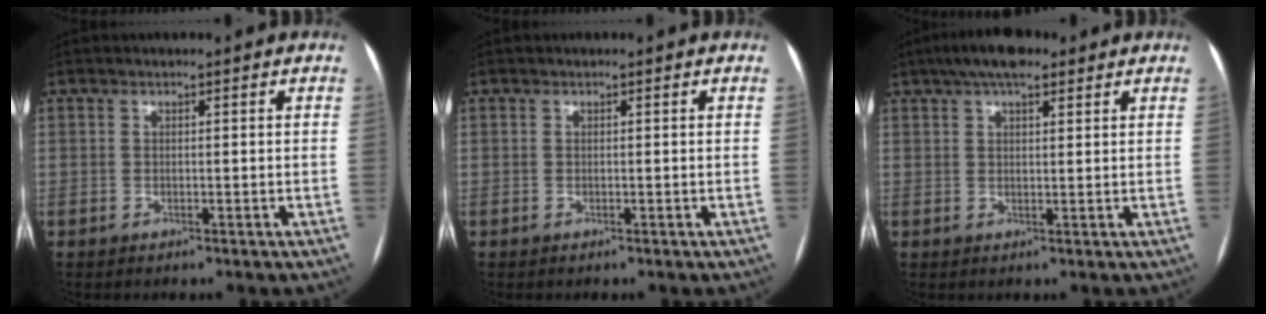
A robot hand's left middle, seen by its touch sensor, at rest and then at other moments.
{"total": 0.0}
{"total": 6.9, "force": [4.7, 2.3, 4.4], "torque": [-0.078, 0.027, 0.076]}